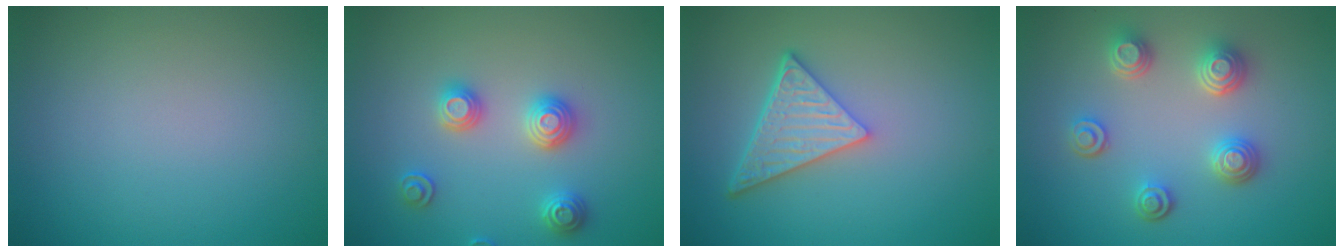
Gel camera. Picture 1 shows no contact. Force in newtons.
{"total": 2.9, "press": 2.9, "slide": 0.2}
{"total": 5.0, "press": 3.7, "slide": 3.3}
{"total": 3.8, "press": 3.3, "slide": 2.0}